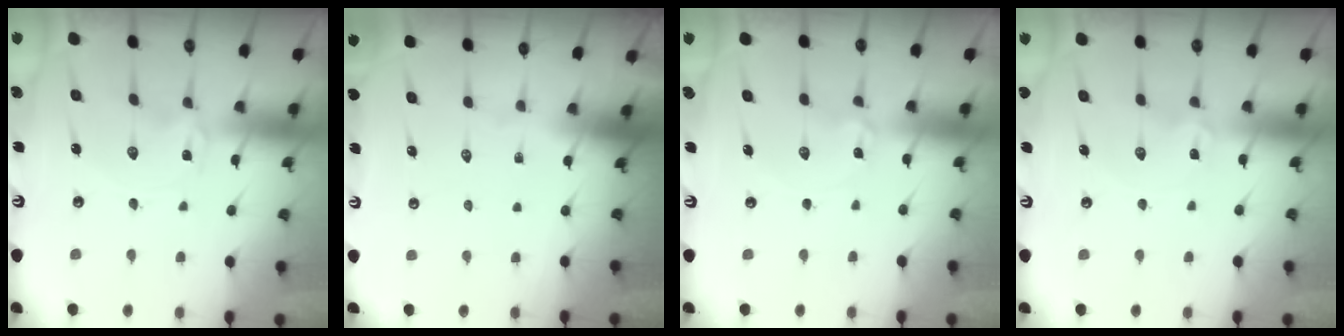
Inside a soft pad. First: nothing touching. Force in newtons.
{"total": 0.0}
{"total": 1.2, "press": 1.2, "slide": 0.1}
{"total": 0.7, "press": 0.7, "slide": 0.2}